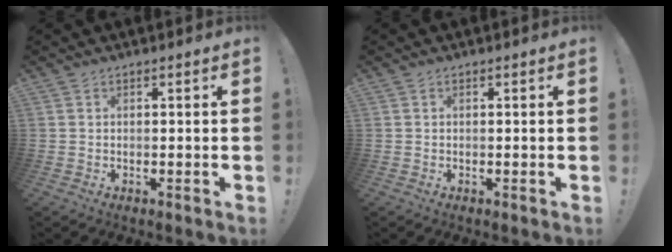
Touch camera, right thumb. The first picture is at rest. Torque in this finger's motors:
{"motor_torque": [-0.32, 0.07, -0.37, 0.05, 0.00]}